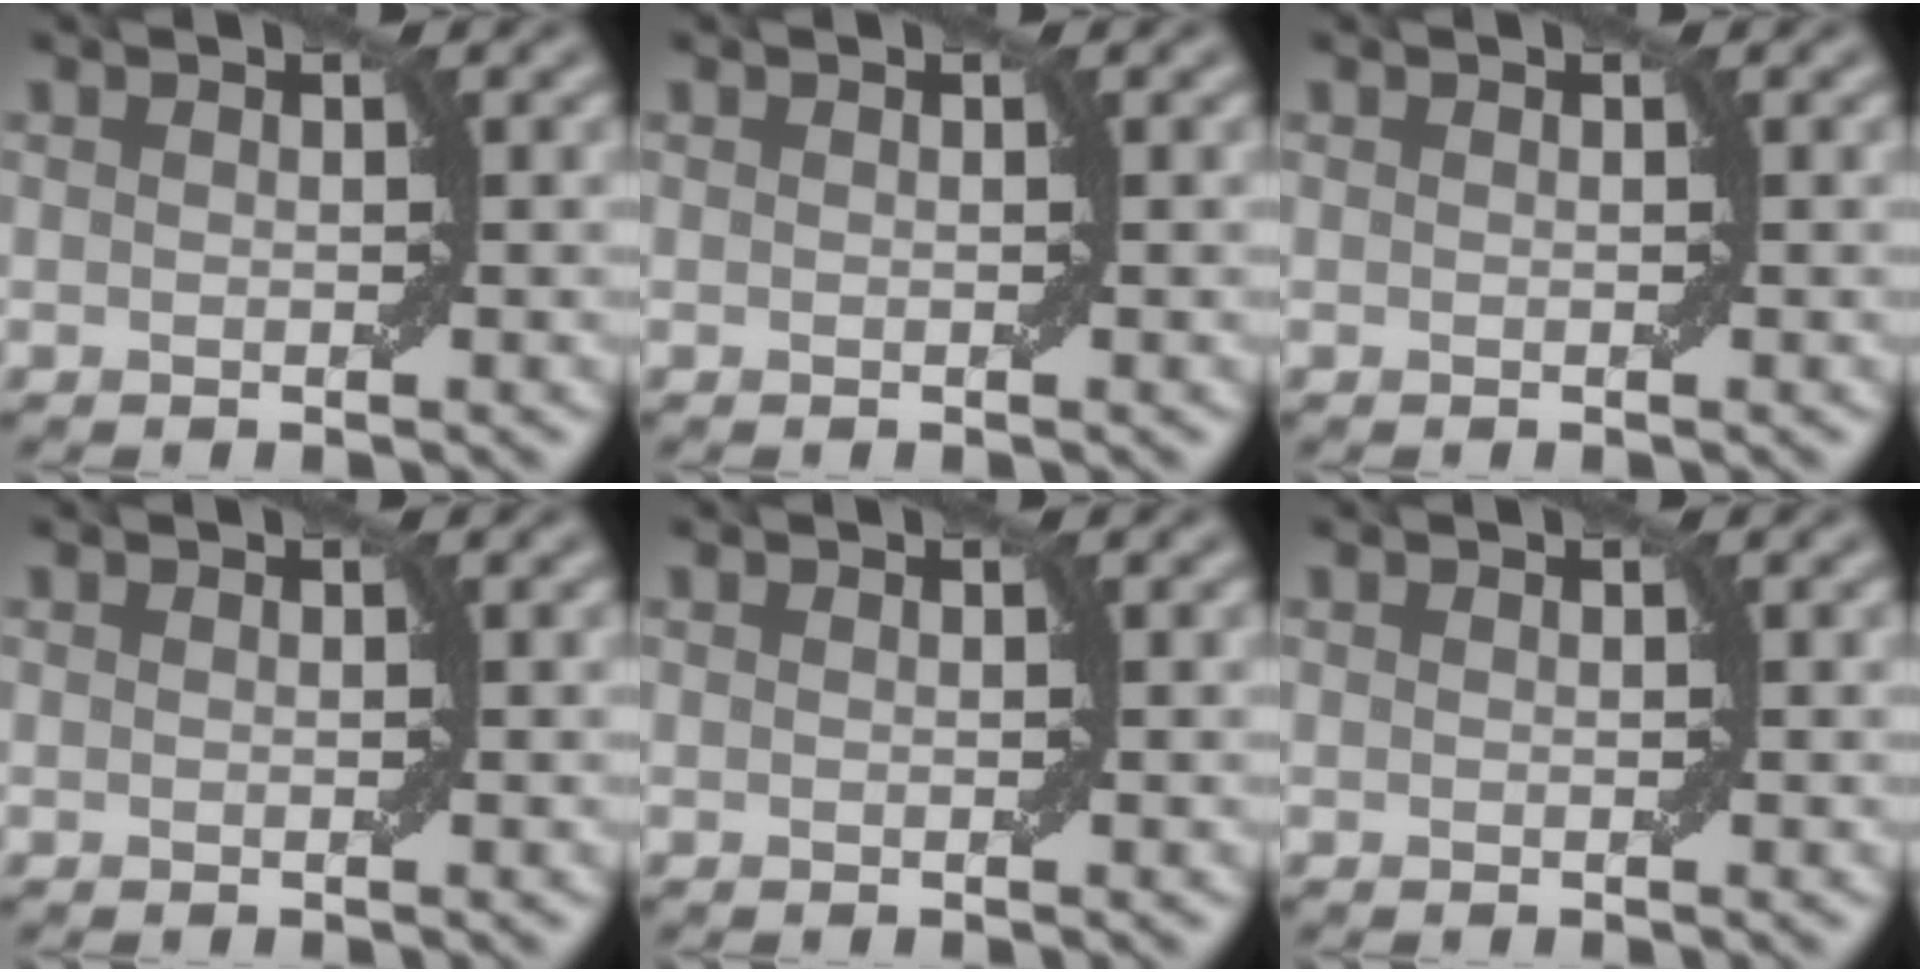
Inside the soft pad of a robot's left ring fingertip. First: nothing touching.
{"total": 0.0}
{"total": 0.0}
{"total": 0.0}
{"total": 0.0}
{"total": 0.0}